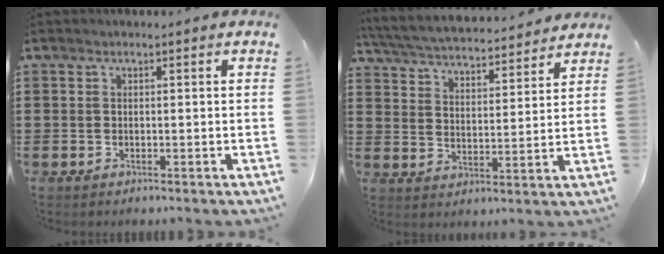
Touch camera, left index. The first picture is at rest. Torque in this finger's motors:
{"motor_torque": [2.14, 0.00, 0.41, 0.21]}